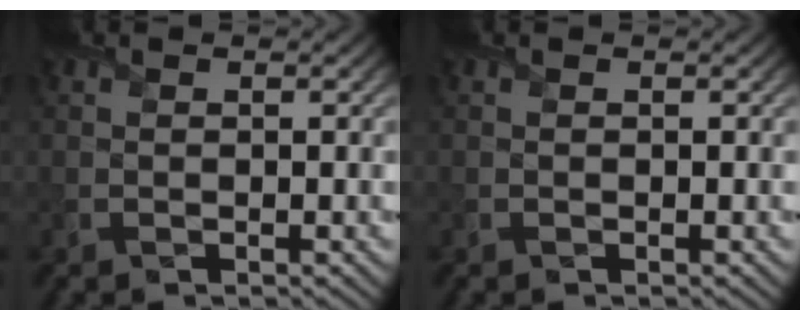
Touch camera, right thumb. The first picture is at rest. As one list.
[{"total": 0.0}]